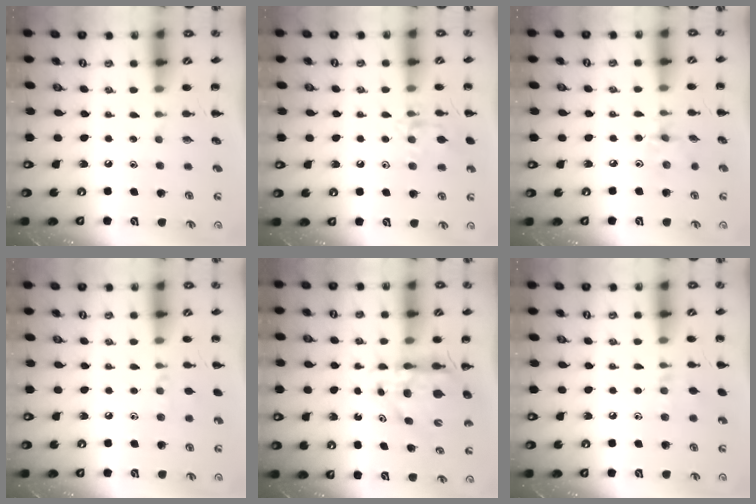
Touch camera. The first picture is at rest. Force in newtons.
{"total": 10.9, "press": 10.9, "slide": 0.7}
{"total": 2.7, "press": 2.7, "slide": 0.5}
{"total": 4.6, "press": 4.3, "slide": 1.6}
{"total": 8.8, "press": 8.3, "slide": 3.0}
{"total": 5.4, "press": 5.1, "slide": 1.9}